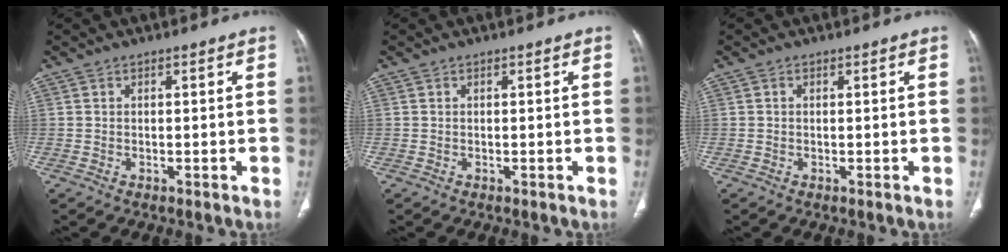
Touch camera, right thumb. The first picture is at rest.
{"total": 0.0}
{"total": 0.0}